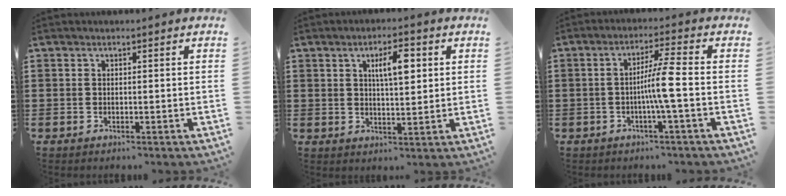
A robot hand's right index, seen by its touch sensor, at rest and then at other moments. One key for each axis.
{"total": 5.4, "fx": 1.7, "fy": 1.8, "fz": 4.8, "tx": -0.085, "ty": 0.003, "tz": 0.022}
{"total": 5.5, "fx": -1.1, "fy": -0.5, "fz": 5.3, "tx": -0.096, "ty": -0.003, "tz": -0.027}